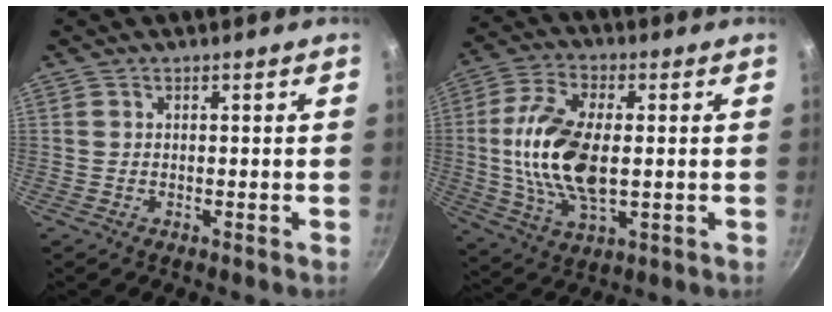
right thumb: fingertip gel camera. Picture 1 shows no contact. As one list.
[{"total": 15.9, "force": [0.3, 8.2, 13.6], "torque": [-0.265, 0.008, 0.002]}]